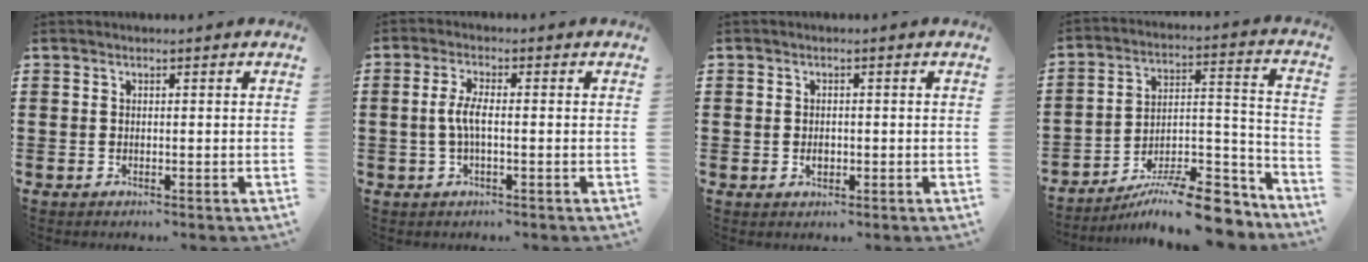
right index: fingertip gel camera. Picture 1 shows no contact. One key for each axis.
{"total": 3.6, "fx": -0.6, "fy": 0.9, "fz": 3.5, "tx": -0.086, "ty": -0.006, "tz": -0.020}
{"total": 1.3, "fx": -0.3, "fy": 1.0, "fz": 0.8, "tx": -0.016, "ty": 0.004, "tz": -0.006}
{"total": 13.0, "fx": -10.7, "fy": 2.8, "fz": 6.9, "tx": -0.081, "ty": 0.050, "tz": -0.189}